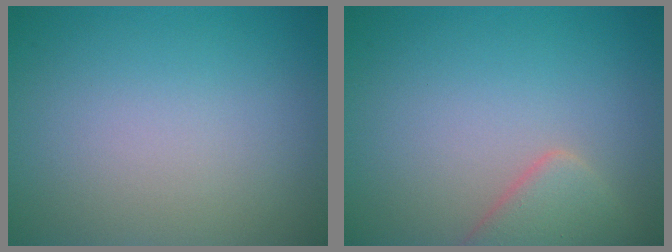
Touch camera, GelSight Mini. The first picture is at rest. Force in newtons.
{"total": 2.8, "press": 2.8, "slide": 0.4}